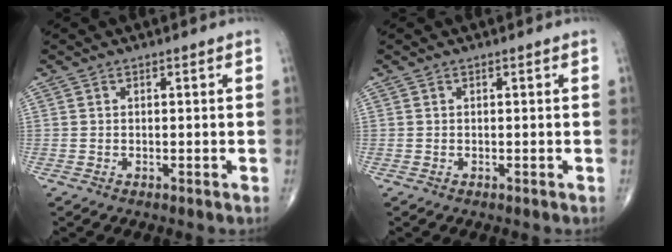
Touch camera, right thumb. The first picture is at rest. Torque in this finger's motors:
{"motor_torque": [0.00, 0.00, 0.00, 0.00, 0.00]}